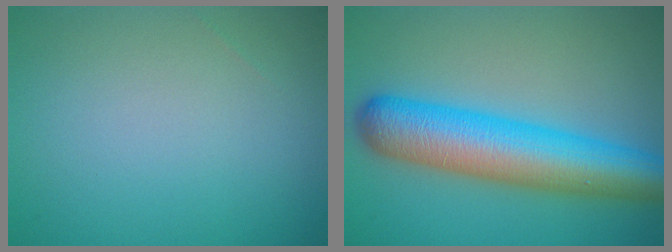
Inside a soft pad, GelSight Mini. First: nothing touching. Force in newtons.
{"total": 9.6, "press": 9.6, "slide": 0.3}